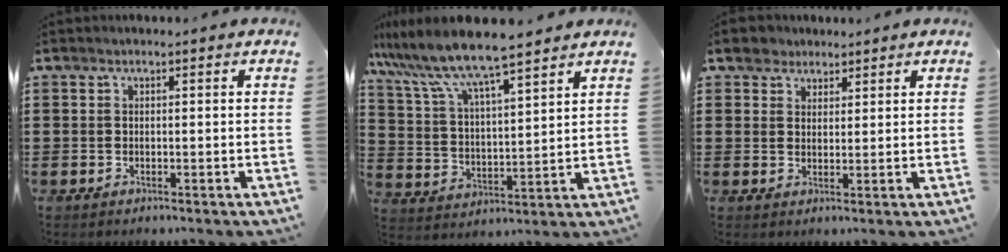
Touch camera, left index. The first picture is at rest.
{"total": 8.4, "force": [7.5, 0.2, 3.9], "torque": [-0.107, -0.040, 0.126]}
{"total": 3.0, "force": [2.3, 1.9, 0.0], "torque": [-0.005, 0.007, 0.042]}